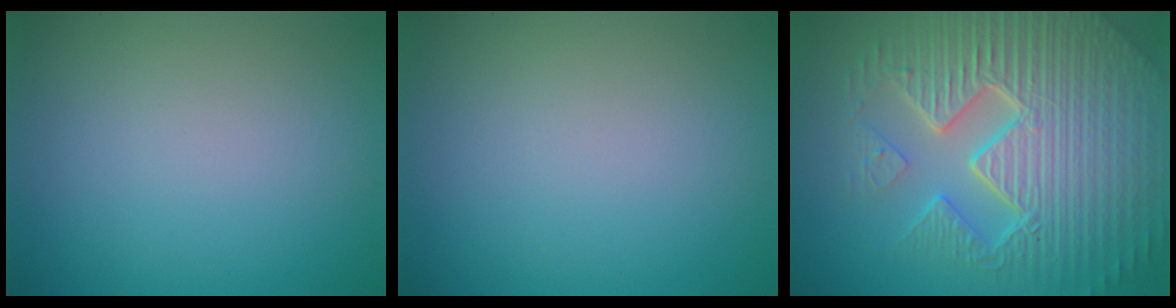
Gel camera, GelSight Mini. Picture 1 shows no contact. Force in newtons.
{"total": 0.0}
{"total": 11.3, "press": 7.2, "slide": 8.6}